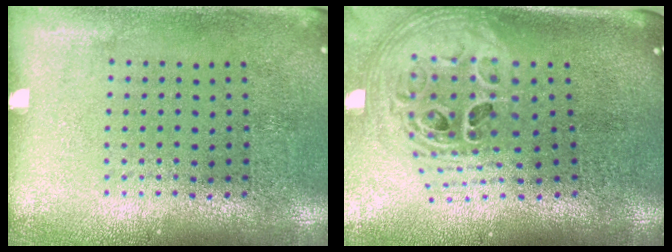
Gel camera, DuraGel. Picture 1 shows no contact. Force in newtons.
{"total": 2.6, "press": 1.8, "slide": 1.8}